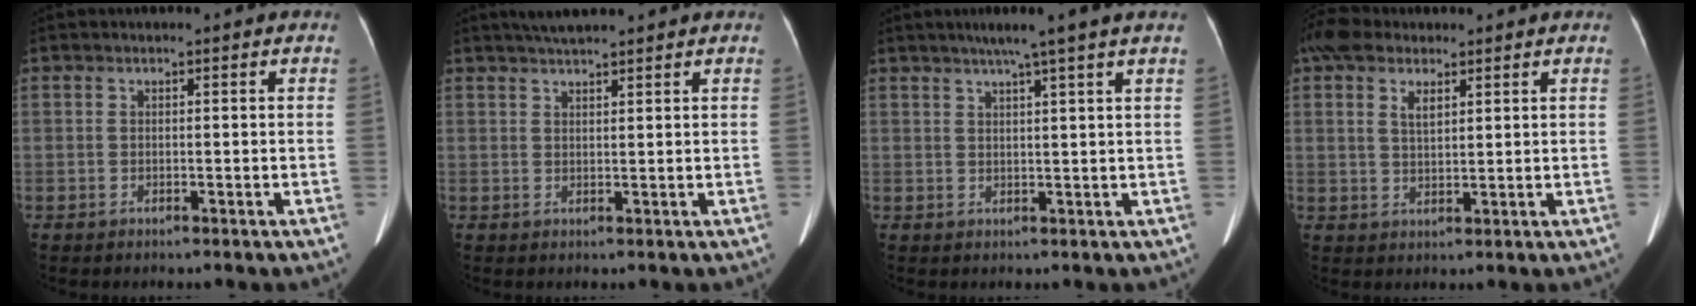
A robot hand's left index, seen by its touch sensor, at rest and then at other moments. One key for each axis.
{"total": 4.4, "fx": 3.9, "fy": 0.2, "fz": 2.2, "tx": -0.033, "ty": 0.025, "tz": 0.068}
{"total": 5.8, "fx": 4.2, "fy": -1.3, "fz": 3.8, "tx": -0.054, "ty": 0.012, "tz": 0.060}
{"total": 6.3, "fx": 3.3, "fy": 3.1, "fz": 4.4, "tx": -0.097, "ty": 0.020, "tz": 0.064}